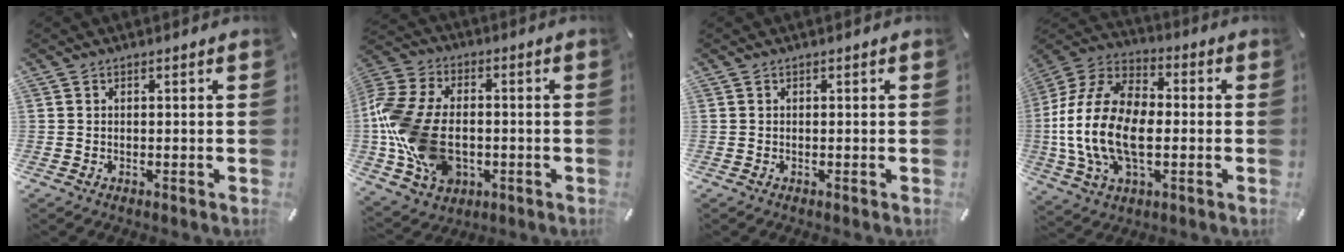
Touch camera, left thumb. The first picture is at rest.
{"total": 18.8, "force": [-2.6, 13.4, 12.9], "torque": [-0.289, 0.014, -0.042]}
{"total": 0.0}
{"total": 18.5, "force": [-3.5, 11.7, 13.9], "torque": [-0.304, 0.017, -0.063]}